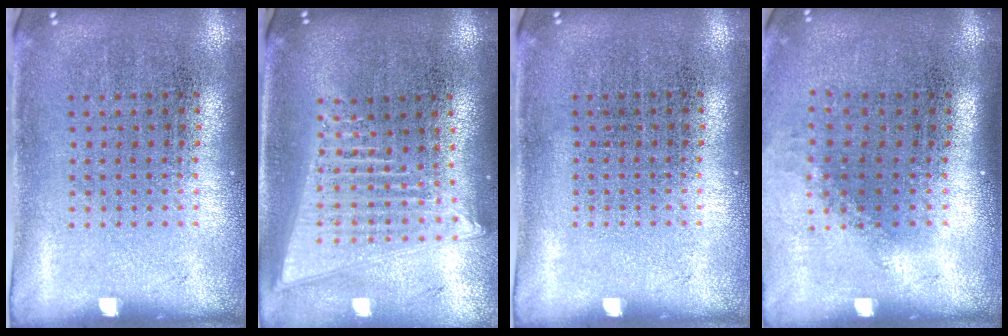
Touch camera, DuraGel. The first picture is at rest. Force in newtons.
{"total": 2.1, "press": 1.8, "slide": 1.1}
{"total": 0.0}
{"total": 1.1, "press": 0.9, "slide": 0.7}